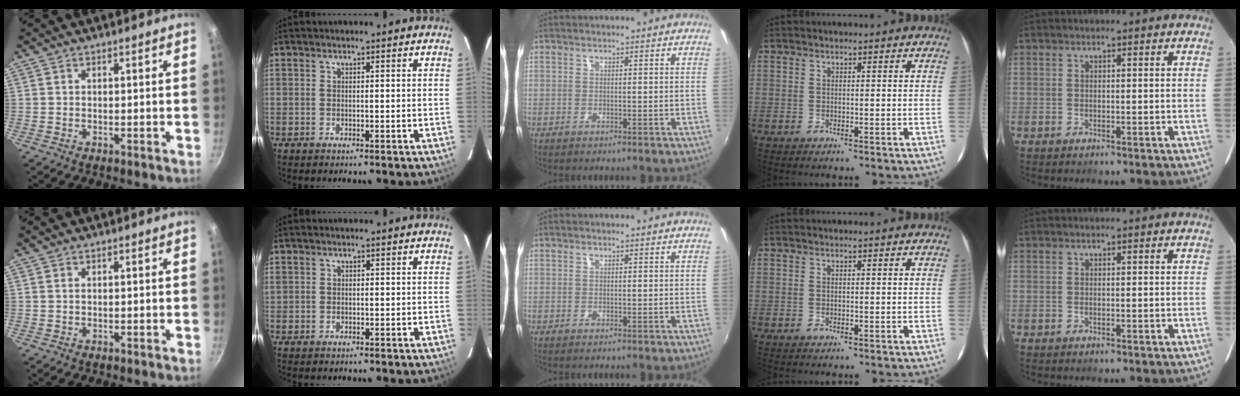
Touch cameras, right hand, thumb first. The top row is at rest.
{"thumb": {"total": 0.5, "force": [0.2, 0.3, 0.4], "torque": [-0.008, 0.001, 0.005]}, "index": {"total": 0.9, "force": [0.0, 0.9, 0.1], "torque": [0.001, 0.001, -0.001]}}